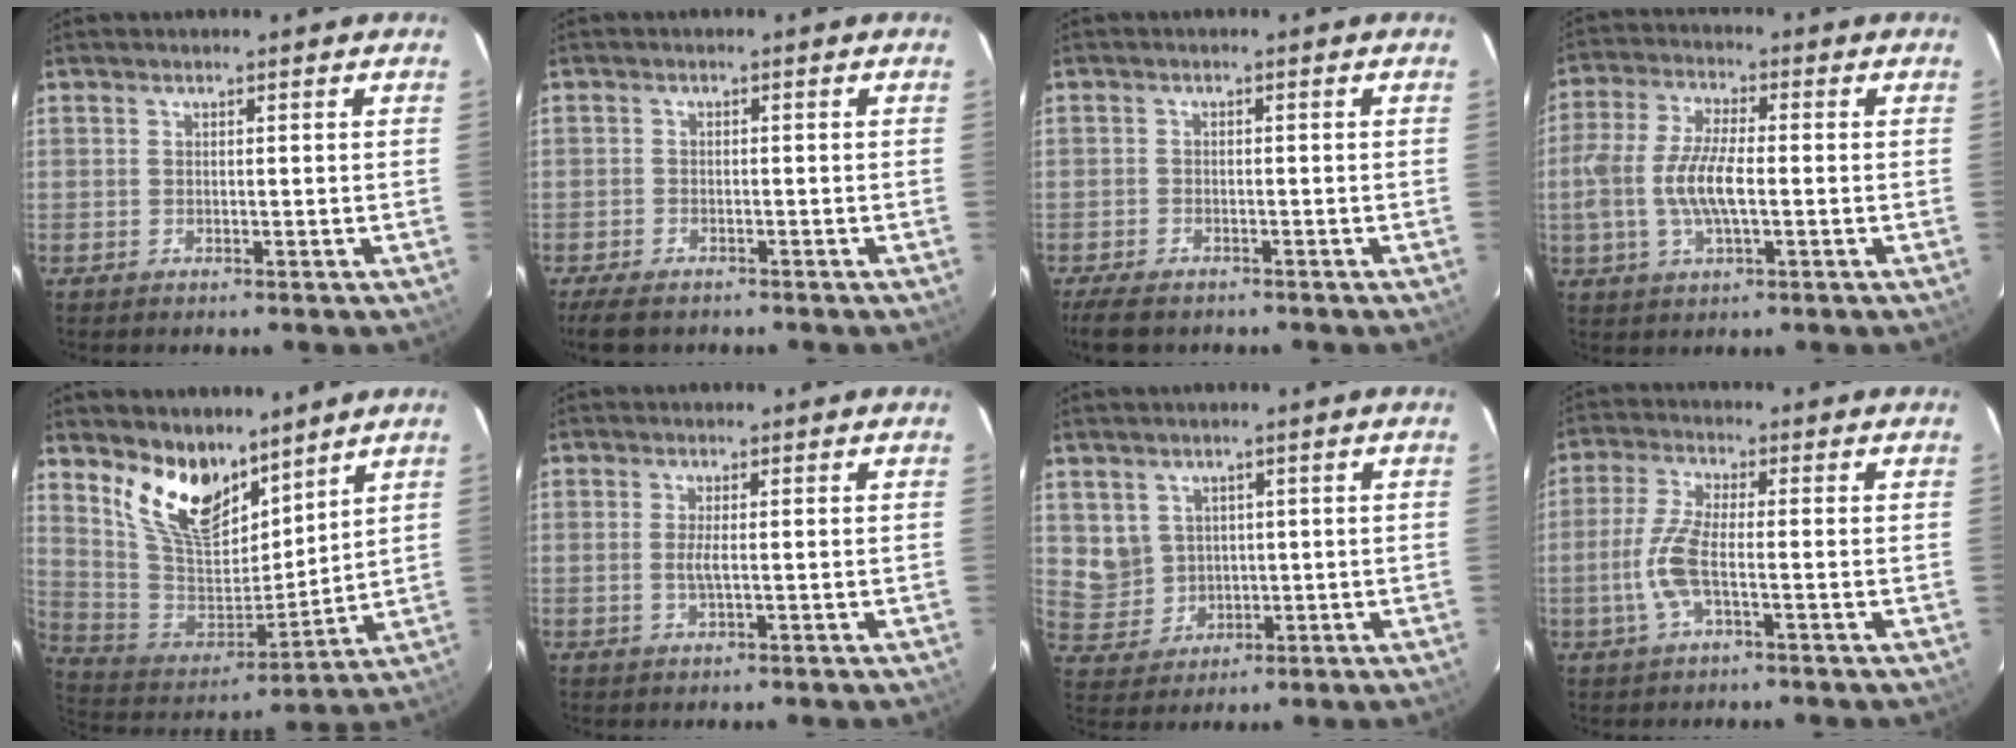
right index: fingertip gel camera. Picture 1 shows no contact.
{"total": 5.2, "force": [-4.1, 2.3, 2.3], "torque": [-0.061, -0.010, -0.073]}
{"total": 5.8, "force": [-4.6, 2.5, 2.5], "torque": [-0.068, -0.012, -0.083]}
{"total": 10.4, "force": [-1.7, 3.8, 9.5], "torque": [-0.203, 0.003, -0.034]}
{"total": 15.4, "force": [10.8, 7.6, 8.0], "torque": [-0.166, 0.001, 0.217]}
{"total": 2.0, "force": [-0.1, 0.1, 2.0], "torque": [-0.040, -0.003, -0.004]}
{"total": 6.2, "force": [1.8, 5.8, 1.6], "torque": [-0.035, 0.007, 0.054]}
{"total": 7.1, "force": [-2.0, 1.4, 6.7], "torque": [-0.151, 0.000, -0.040]}